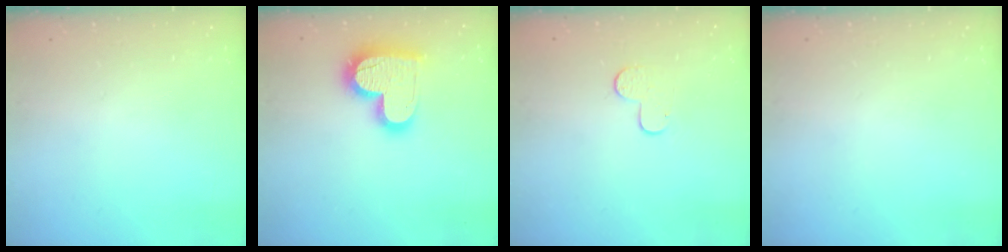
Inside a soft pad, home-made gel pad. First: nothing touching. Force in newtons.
{"total": 16.9, "press": 16.9, "slide": 1.3}
{"total": 7.1, "press": 7.1, "slide": 0.6}
{"total": 0.0}